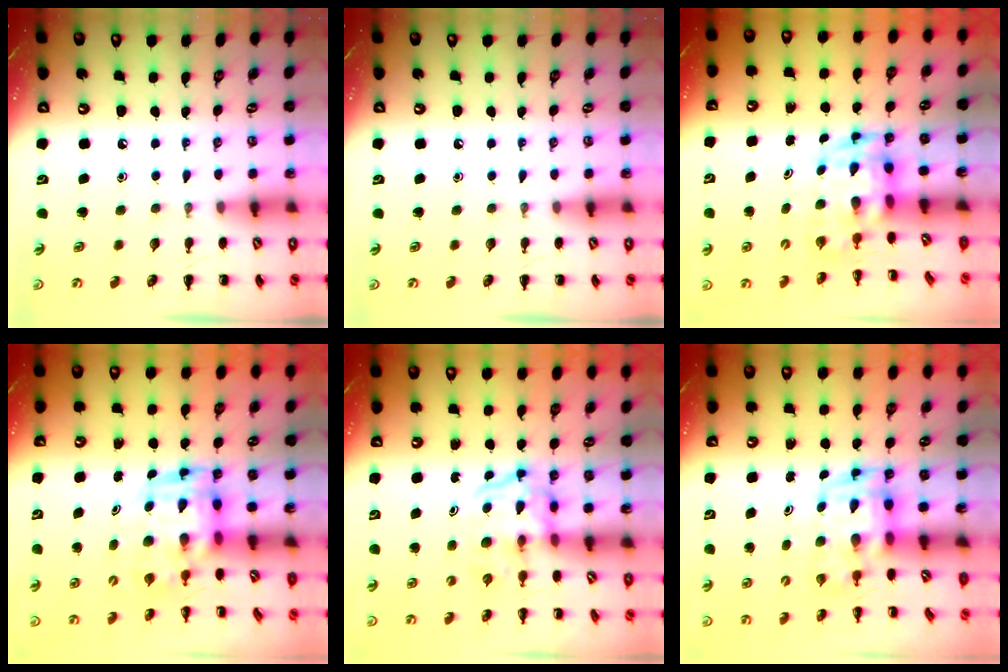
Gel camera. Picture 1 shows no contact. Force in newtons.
{"total": 0.0}
{"total": 3.6, "press": 3.5, "slide": 0.8}
{"total": 4.0, "press": 3.9, "slide": 0.8}
{"total": 4.0, "press": 3.9, "slide": 0.6}
{"total": 3.6, "press": 3.5, "slide": 0.7}